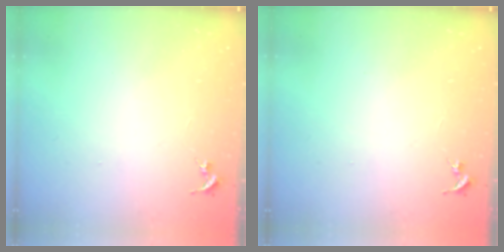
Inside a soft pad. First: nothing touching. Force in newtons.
{"total": 0.0}